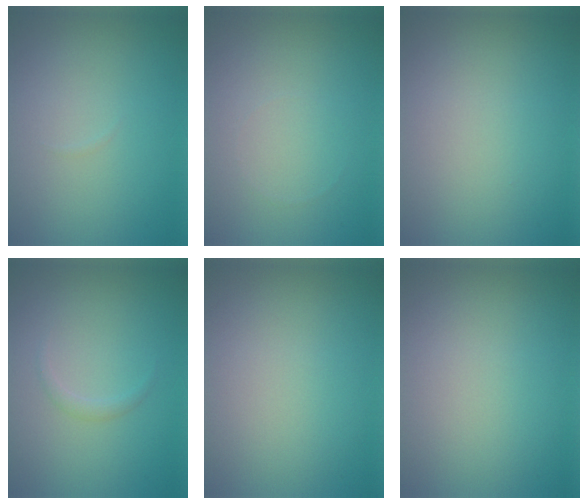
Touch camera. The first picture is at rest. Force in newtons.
{"total": 0.0}
{"total": 0.0}
{"total": 0.8, "press": 0.8, "slide": 0.0}
{"total": 0.0}
{"total": 0.0}